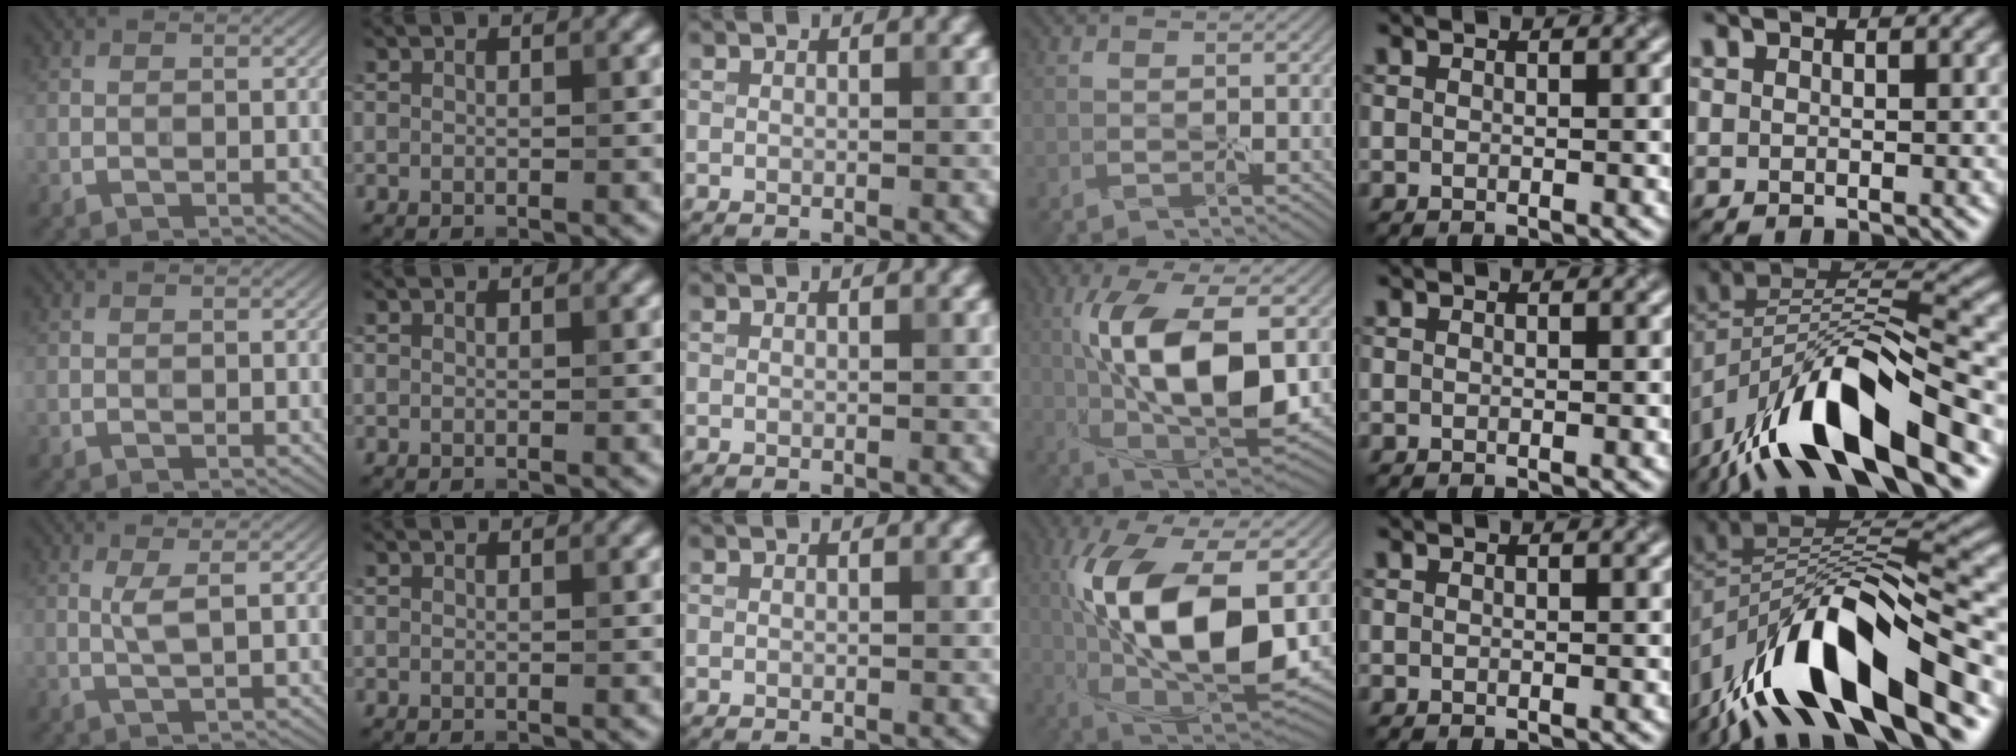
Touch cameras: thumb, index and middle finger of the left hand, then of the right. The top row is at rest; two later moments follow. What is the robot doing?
{"motion": "peel", "object": "sticky note"}